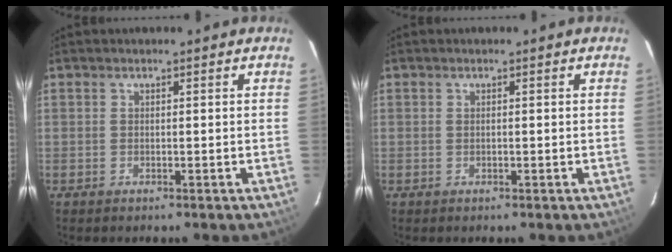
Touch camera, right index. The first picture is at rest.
{"total": 0.0}